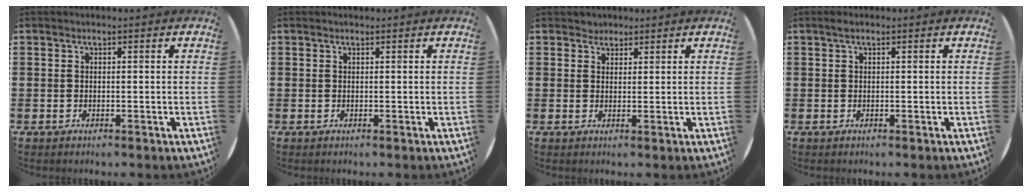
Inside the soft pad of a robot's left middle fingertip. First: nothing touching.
{"total": 0.0}
{"total": 1.4, "force": [1.3, 0.6, -0.1], "torque": [-0.001, 0.001, 0.027]}
{"total": 0.6, "force": [0.3, 0.2, 0.4], "torque": [-0.009, 0.002, 0.006]}